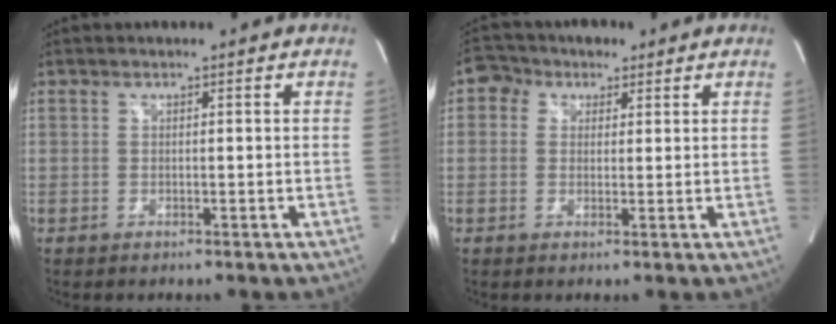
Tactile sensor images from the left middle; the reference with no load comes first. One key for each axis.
{"total": 4.3, "fx": 1.9, "fy": 3.7, "fz": 1.2, "tx": -0.022, "ty": 0.023, "tz": 0.031}